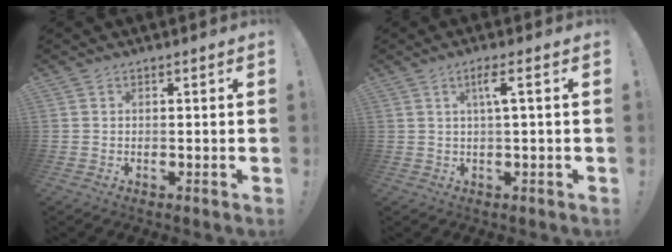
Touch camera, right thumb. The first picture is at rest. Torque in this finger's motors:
{"motor_torque": [0.05, 0.05, -0.07, 0.11, 0.12]}